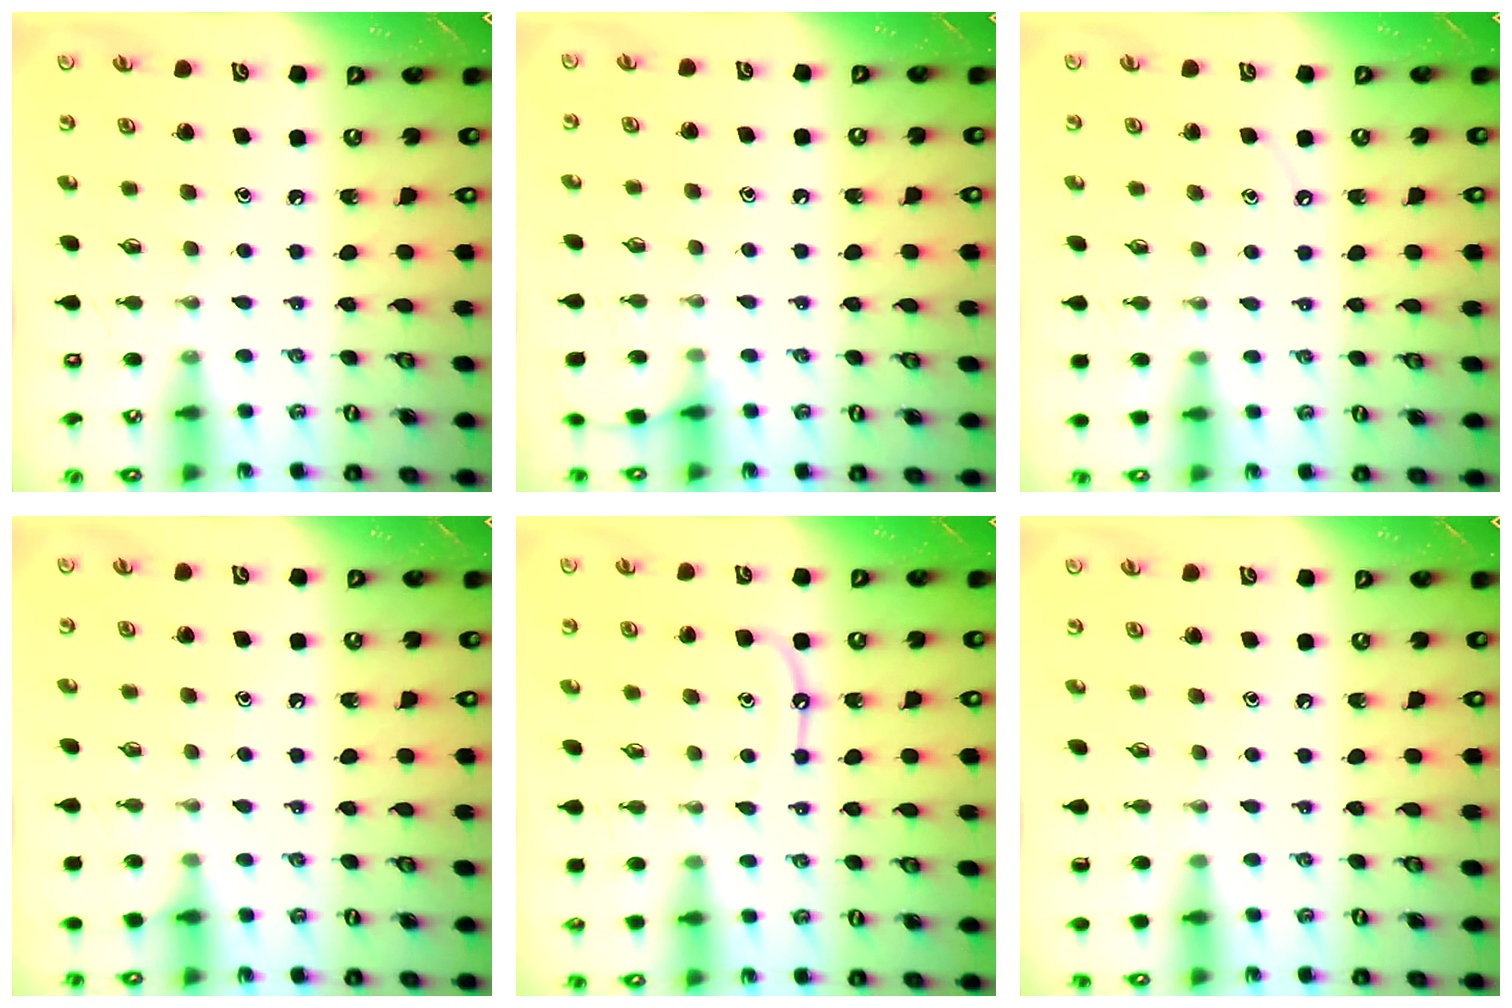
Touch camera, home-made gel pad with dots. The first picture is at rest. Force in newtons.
{"total": 3.8, "press": 3.8, "slide": 0.5}
{"total": 2.7, "press": 2.7, "slide": 0.5}
{"total": 2.9, "press": 2.9, "slide": 0.4}
{"total": 8.7, "press": 8.7, "slide": 0.9}
{"total": 0.0}